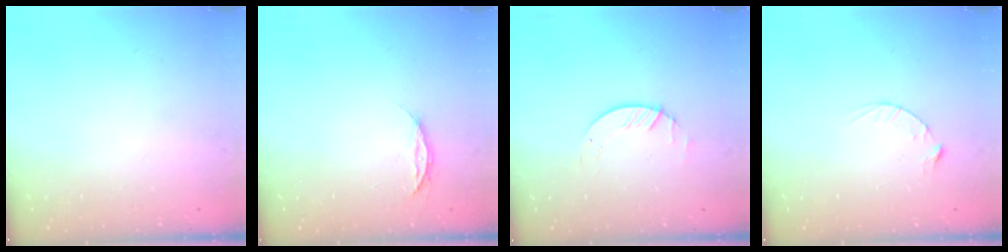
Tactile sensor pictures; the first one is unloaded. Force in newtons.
{"total": 4.9, "press": 4.9, "slide": 0.6}
{"total": 2.0, "press": 2.0, "slide": 0.2}
{"total": 2.8, "press": 2.8, "slide": 0.4}